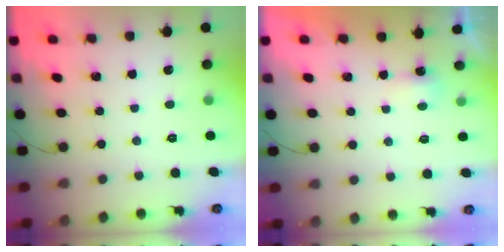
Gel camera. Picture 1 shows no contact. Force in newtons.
{"total": 2.3, "press": 2.1, "slide": 0.8}